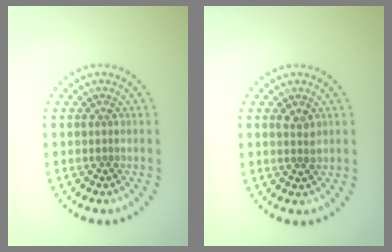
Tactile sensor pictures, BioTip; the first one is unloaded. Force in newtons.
{"total": 1.4, "press": 1.3, "slide": 0.4}